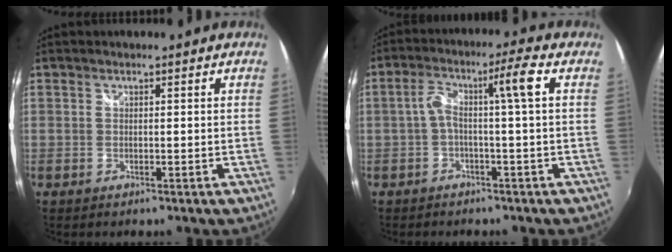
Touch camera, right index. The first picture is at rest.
{"total": 5.8, "force": [-0.6, -0.7, 5.7], "torque": [-0.115, 0.011, -0.007]}